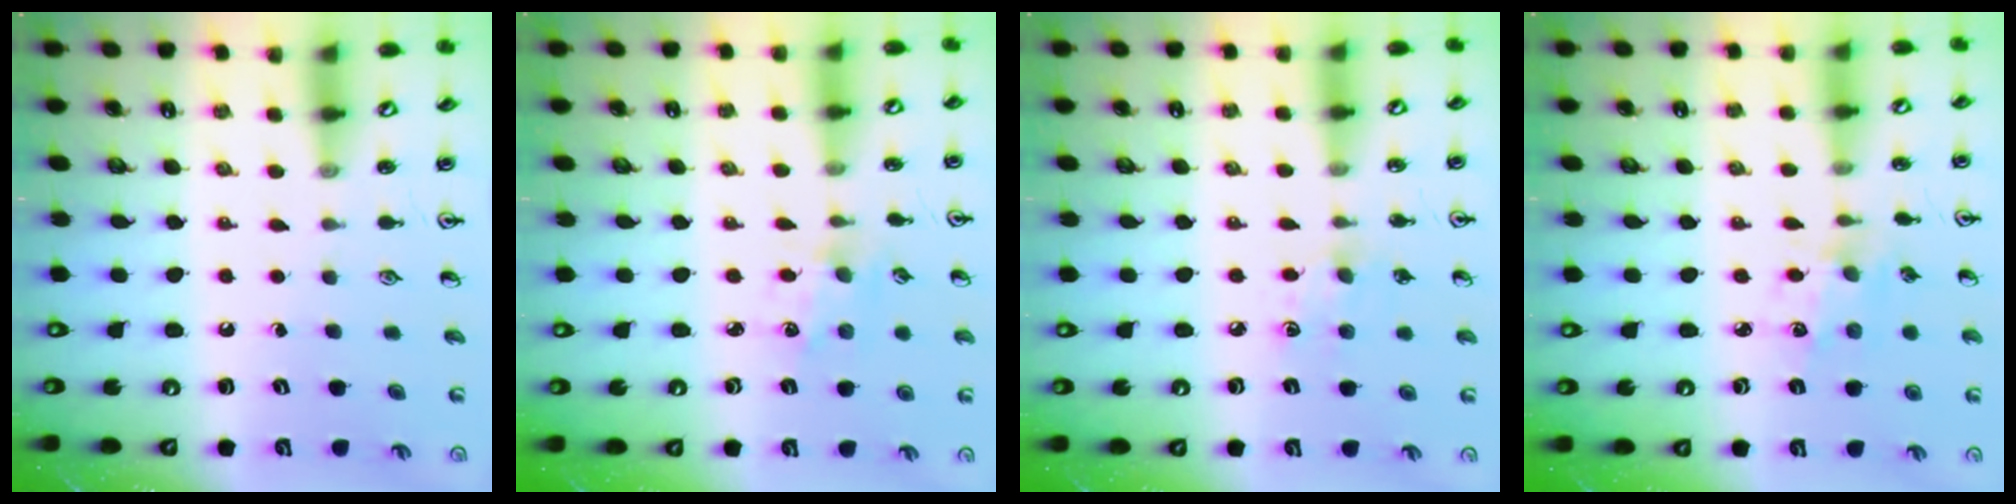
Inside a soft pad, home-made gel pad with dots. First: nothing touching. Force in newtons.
{"total": 1.7, "press": 1.7, "slide": 0.3}
{"total": 7.2, "press": 7.2, "slide": 0.8}
{"total": 2.9, "press": 2.8, "slide": 0.8}